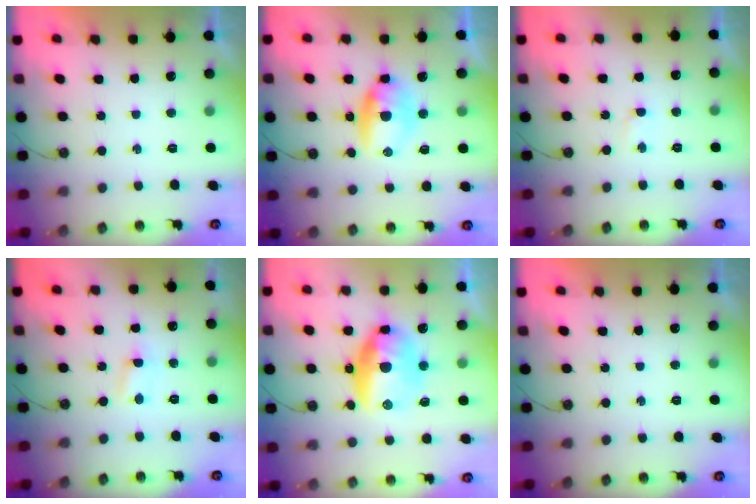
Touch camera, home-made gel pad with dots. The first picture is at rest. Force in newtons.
{"total": 7.9, "press": 7.7, "slide": 1.4}
{"total": 1.0, "press": 0.8, "slide": 0.7}
{"total": 1.9, "press": 1.8, "slide": 0.3}
{"total": 17.5, "press": 15.4, "slide": 8.3}
{"total": 0.0}